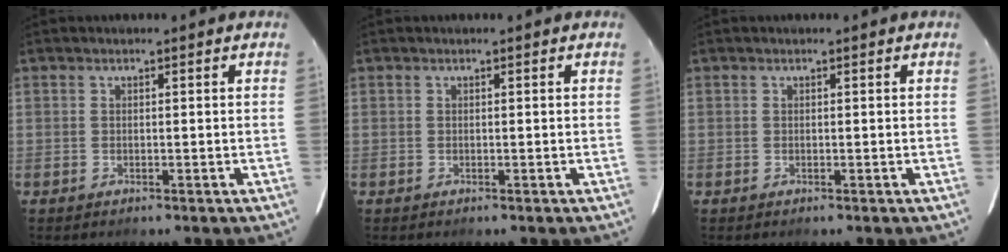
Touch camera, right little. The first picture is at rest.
{"total": 0.0}
{"total": 0.0}